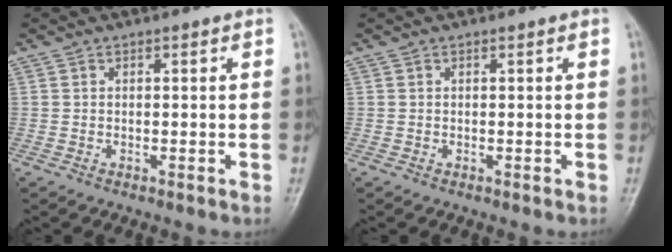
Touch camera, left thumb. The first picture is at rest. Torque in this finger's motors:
{"motor_torque": [-0.03, 0.04, -0.02, -0.01, 0.00]}